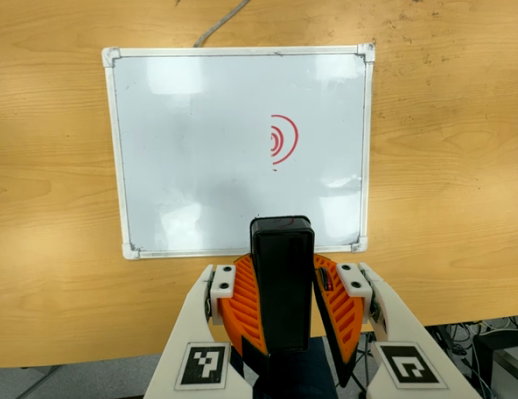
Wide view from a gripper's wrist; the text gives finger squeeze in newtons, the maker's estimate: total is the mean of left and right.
{"total": 9.5, "left": 9.3, "right": 9.7}